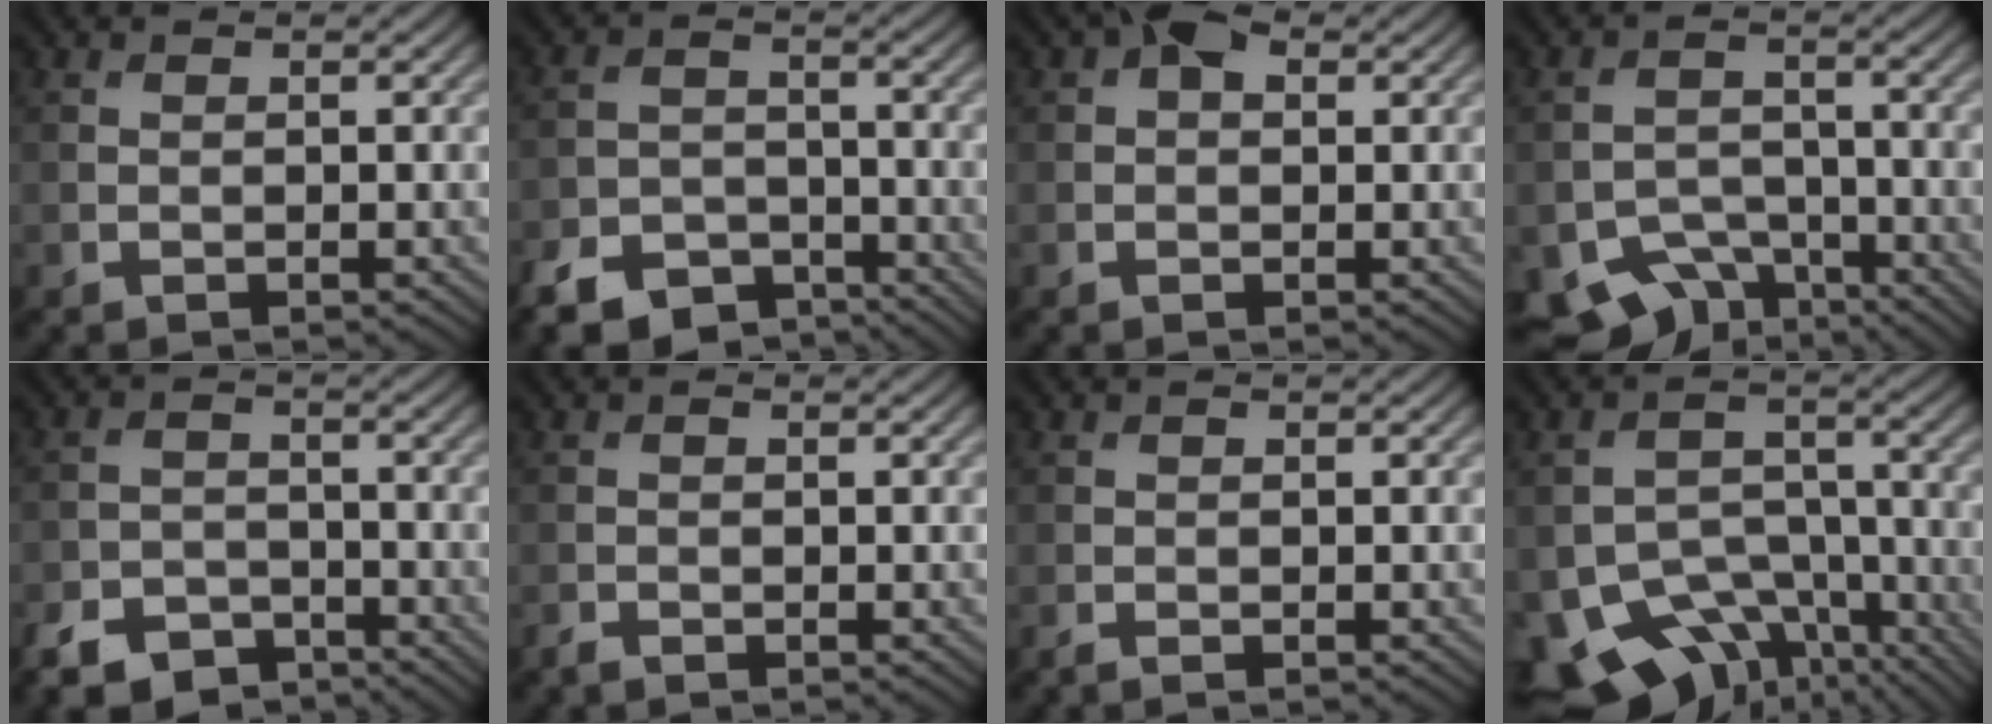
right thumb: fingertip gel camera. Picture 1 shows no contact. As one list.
[{"total": 7.7, "force": [-6.2, 3.7, 2.8], "torque": [-0.056, -0.012, -0.116]}, {"total": 2.6, "force": [0.9, 1.6, 1.8], "torque": [-0.027, 0.007, 0.006]}, {"total": 7.0, "force": [-5.1, 4.0, 2.6], "torque": [-0.048, -0.025, -0.082]}, {"total": 6.3, "force": [-5.1, 3.1, 2.2], "torque": [-0.044, -0.008, -0.099]}, {"total": 0.9, "force": [-0.8, 0.2, 0.2], "torque": [-0.006, 0.001, -0.017]}, {"total": 0.8, "force": [-0.7, 0.1, 0.3], "torque": [-0.010, 0.000, -0.014]}, {"total": 13.3, "force": [-8.9, 7.6, 6.3], "torque": [-0.133, -0.038, -0.130]}]